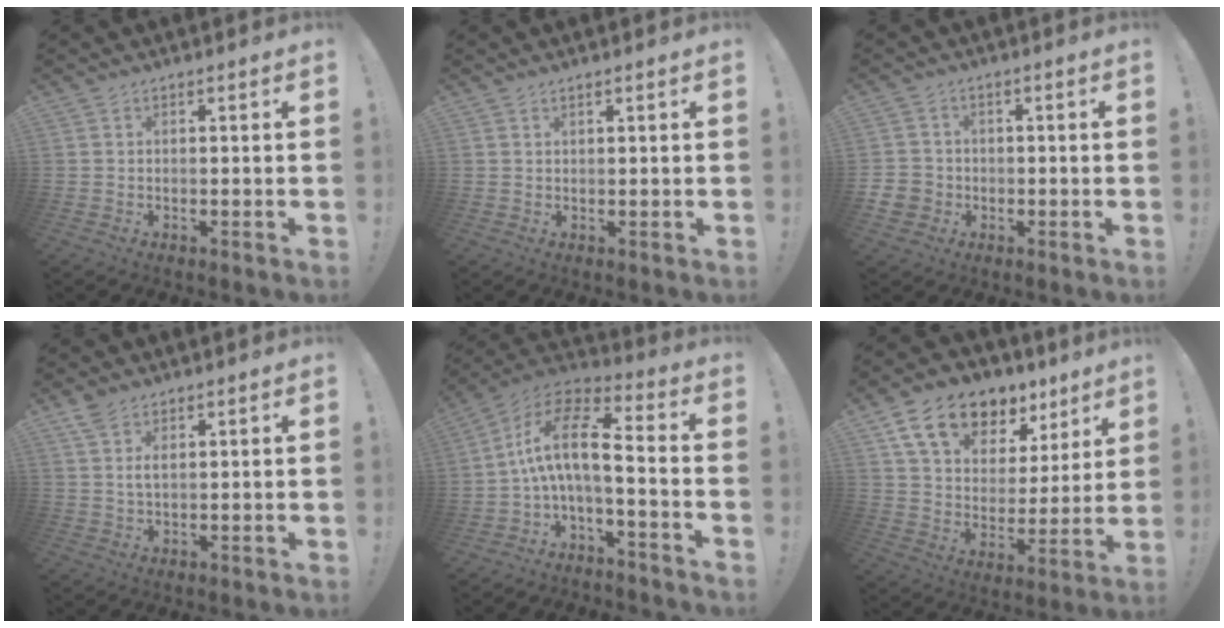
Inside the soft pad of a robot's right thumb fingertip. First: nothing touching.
{"total": 0.8, "force": [0.6, 0.0, 0.6], "torque": [-0.006, -0.002, 0.010]}
{"total": 5.3, "force": [-1.3, 4.8, 1.6], "torque": [-0.034, 0.015, -0.025]}
{"total": 3.9, "force": [2.2, 1.8, 2.7], "torque": [-0.045, -0.008, 0.040]}
{"total": 13.6, "force": [0.3, 4.9, 12.7], "torque": [-0.228, 0.003, -0.001]}
{"total": 16.3, "force": [10.8, 9.1, 8.0], "torque": [-0.135, -0.062, 0.197]}